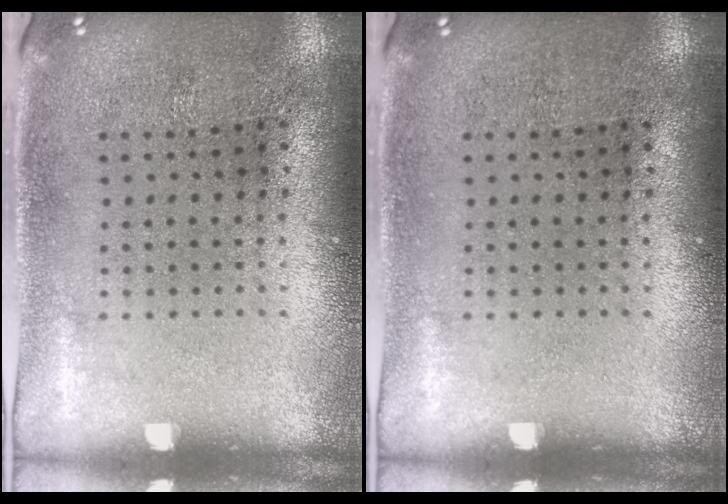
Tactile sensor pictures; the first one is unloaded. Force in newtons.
{"total": 0.0}